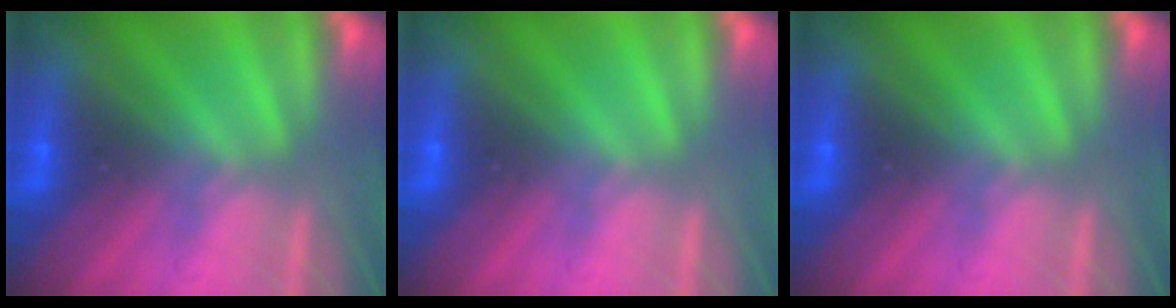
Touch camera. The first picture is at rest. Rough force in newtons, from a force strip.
{"total": 0.0}
{"total": 0.0}